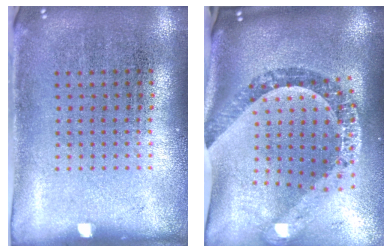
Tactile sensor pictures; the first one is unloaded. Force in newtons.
{"total": 2.4, "press": 1.9, "slide": 1.5}